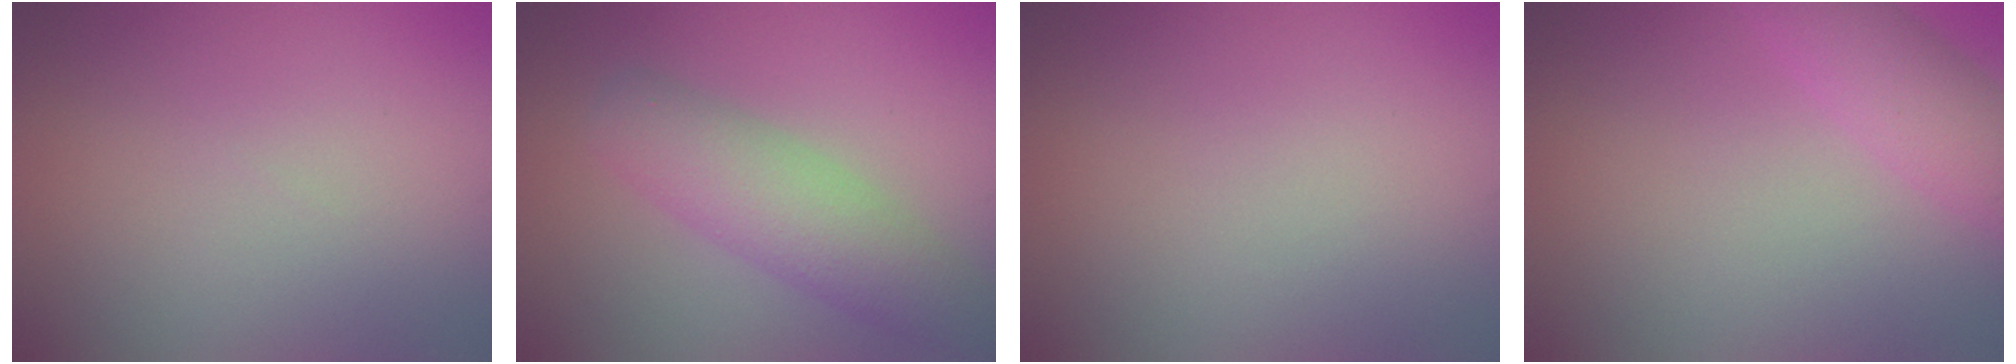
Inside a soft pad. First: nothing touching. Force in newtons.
{"total": 5.0, "press": 5.0, "slide": 0.3}
{"total": 0.0}
{"total": 3.5, "press": 3.5, "slide": 0.2}